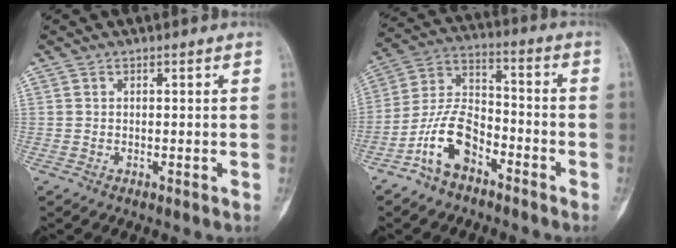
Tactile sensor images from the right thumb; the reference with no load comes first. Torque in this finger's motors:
{"motor_torque": [0.43, 0.54, 0.12, -0.13, 0.08]}